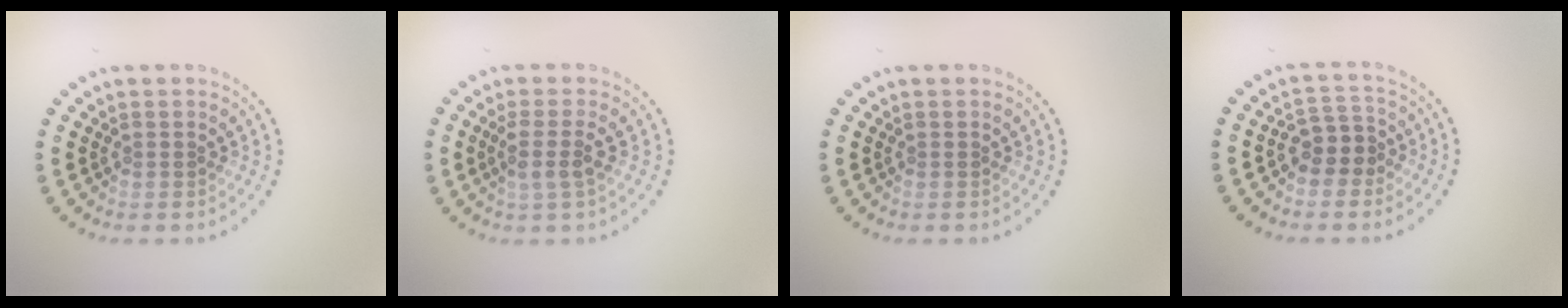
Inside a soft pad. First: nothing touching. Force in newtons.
{"total": 2.2, "press": 1.8, "slide": 1.2}
{"total": 0.0}
{"total": 2.8, "press": 2.5, "slide": 1.3}